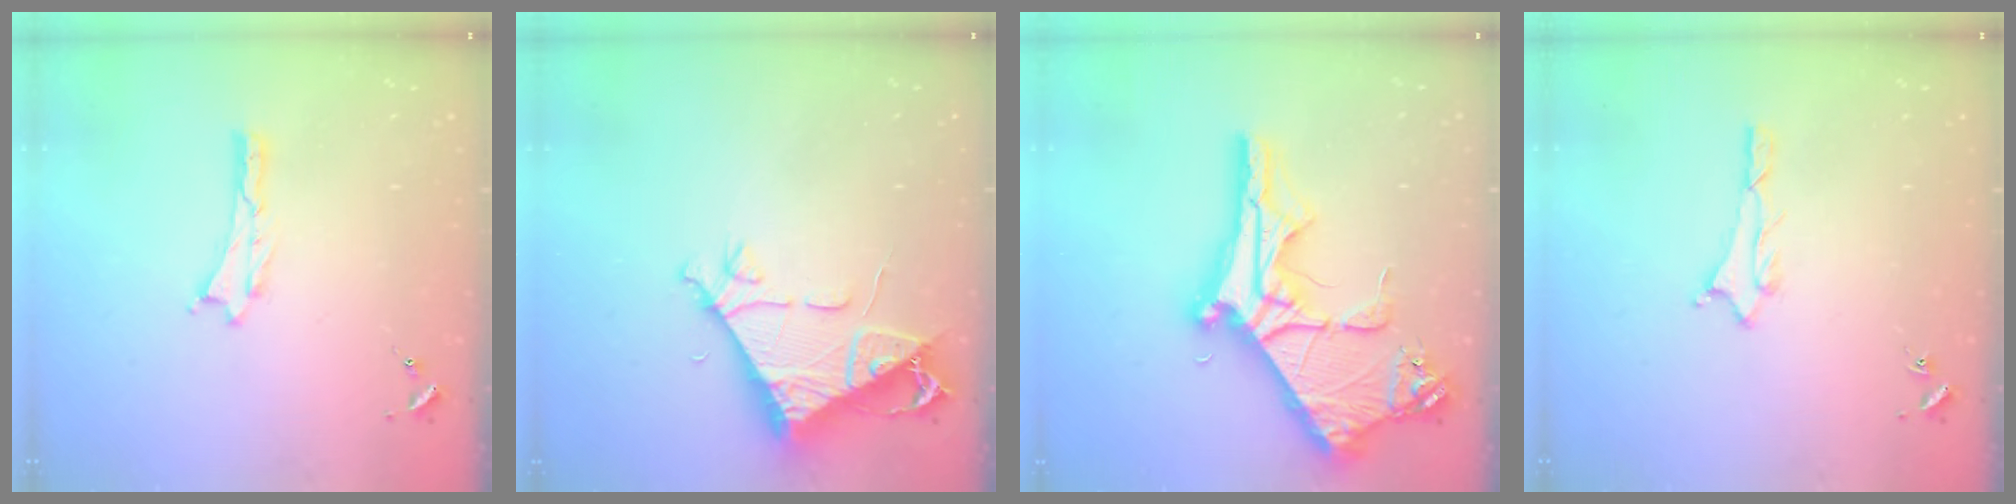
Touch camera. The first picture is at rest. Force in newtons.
{"total": 7.3, "press": 7.3, "slide": 0.7}
{"total": 11.6, "press": 11.6, "slide": 1.2}
{"total": 1.5, "press": 1.5, "slide": 0.1}